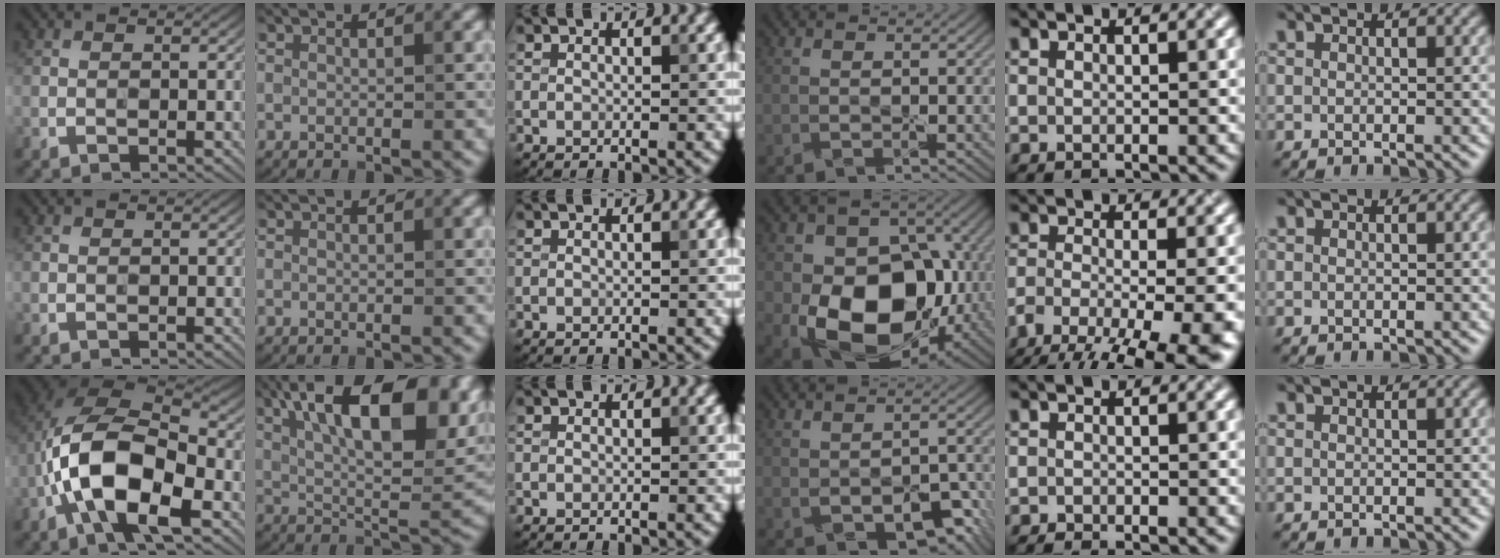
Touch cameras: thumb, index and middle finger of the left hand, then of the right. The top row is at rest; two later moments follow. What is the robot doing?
{"motion": "peel", "object": "shipping label"}